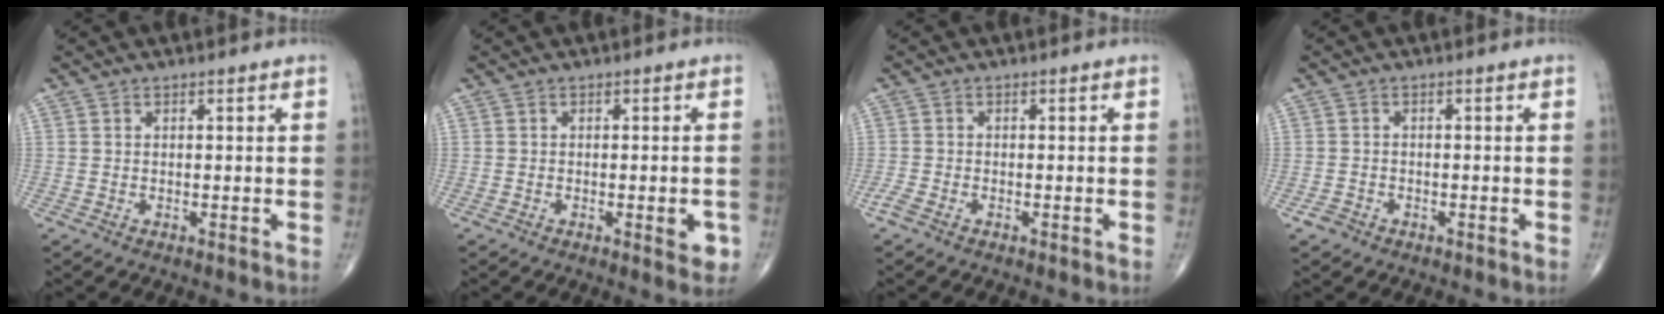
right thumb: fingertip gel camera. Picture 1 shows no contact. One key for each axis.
{"total": 3.5, "fx": -1.2, "fy": 1.2, "fz": 3.1, "tx": -0.025, "ty": 0.001, "tz": -0.013}
{"total": 1.8, "fx": -1.2, "fy": 0.7, "fz": 1.1, "tx": -0.031, "ty": -0.001, "tz": -0.027}
{"total": 1.7, "fx": -1.1, "fy": 1.2, "fz": 0.4, "tx": -0.007, "ty": 0.007, "tz": -0.020}